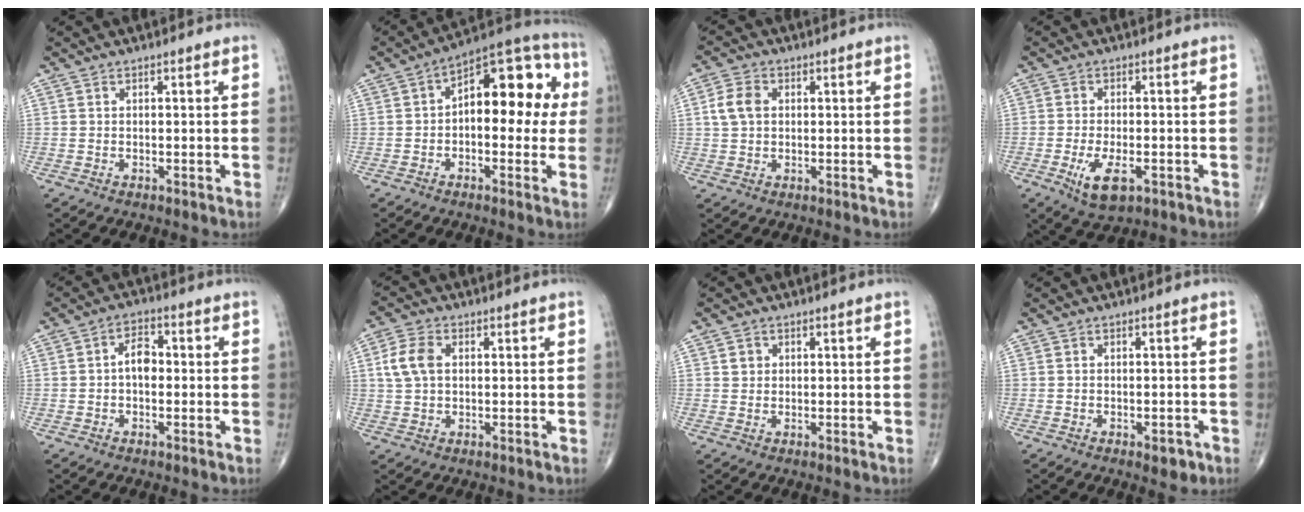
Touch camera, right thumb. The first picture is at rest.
{"total": 15.8, "force": [1.2, 8.3, 13.3], "torque": [-0.141, 0.043, 0.006]}
{"total": 4.9, "force": [0.9, 3.6, 3.3], "torque": [-0.064, 0.006, 0.013]}
{"total": 6.6, "force": [-2.6, 2.9, 5.3], "torque": [-0.098, -0.004, -0.038]}
{"total": 4.5, "force": [-0.2, 2.8, 3.5], "torque": [-0.048, 0.014, -0.012]}
{"total": 6.0, "force": [1.1, 4.0, 4.3], "torque": [-0.092, 0.008, 0.019]}
{"total": 1.2, "force": [0.5, 1.0, 0.4], "torque": [-0.001, -0.001, 0.008]}
{"total": 2.6, "force": [-1.4, 1.2, 1.9], "torque": [-0.015, 0.002, -0.014]}